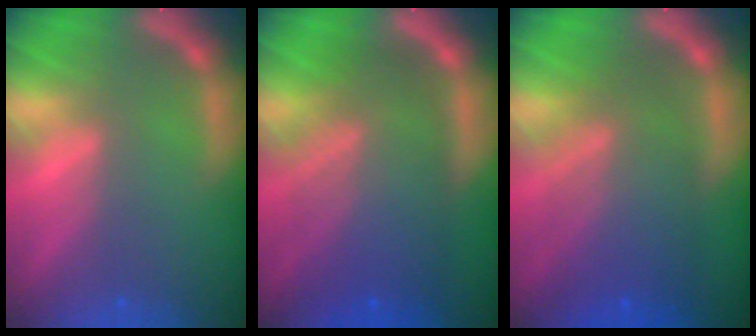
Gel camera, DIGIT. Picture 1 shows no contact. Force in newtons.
{"total": 10.0}
{"total": 8.5}